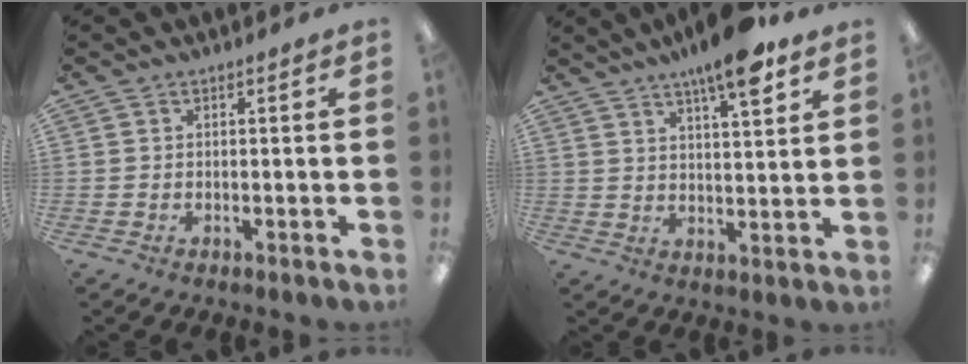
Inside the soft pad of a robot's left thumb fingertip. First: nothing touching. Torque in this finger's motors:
{"motor_torque": [1.87, 1.46, 1.34, -0.79, 0.07]}